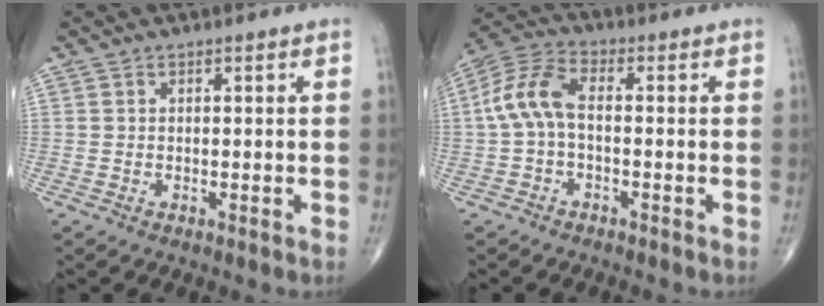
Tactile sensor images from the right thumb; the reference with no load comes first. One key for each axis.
{"total": 8.4, "fx": -0.4, "fy": 4.5, "fz": 7.2, "tx": -0.157, "ty": 0.029, "tz": -0.018}